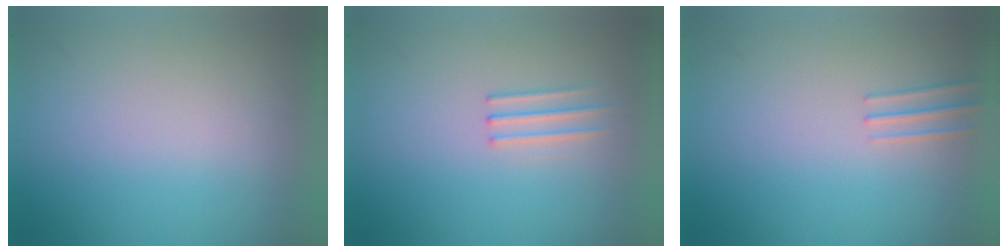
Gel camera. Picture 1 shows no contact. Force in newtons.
{"total": 1.2}
{"total": 1.0}